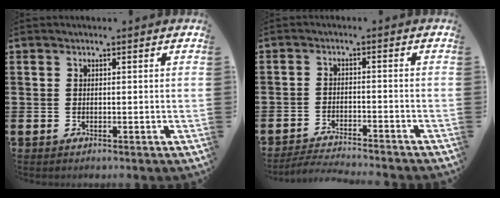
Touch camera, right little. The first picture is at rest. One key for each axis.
{"total": 2.7, "fx": -2.7, "fy": -0.2, "fz": 0.4, "tx": -0.007, "ty": 0.003, "tz": -0.057}